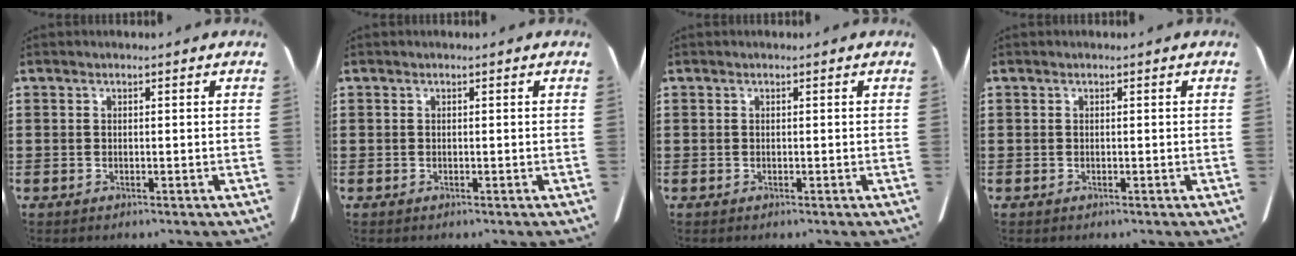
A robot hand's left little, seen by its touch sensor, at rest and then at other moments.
{"total": 0.0}
{"total": 0.0}
{"total": 0.0}